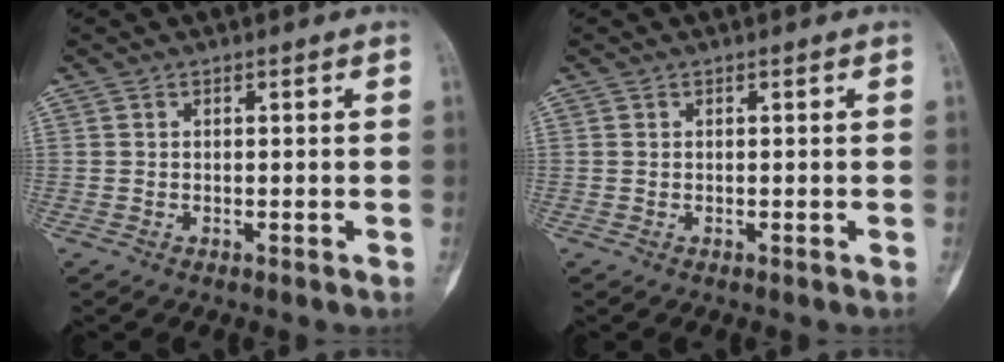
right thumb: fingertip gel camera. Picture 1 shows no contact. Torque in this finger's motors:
{"motor_torque": [0.35, 0.18, 0.00, 0.11, 0.03]}